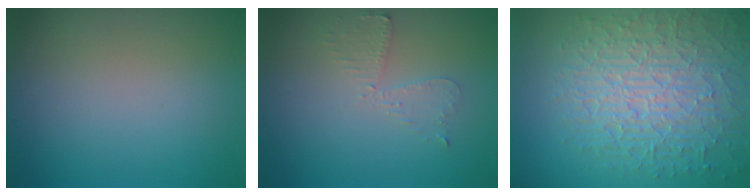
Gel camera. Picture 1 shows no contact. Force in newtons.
{"total": 2.2, "press": 2.2, "slide": 0.5}
{"total": 8.8, "press": 6.0, "slide": 6.4}